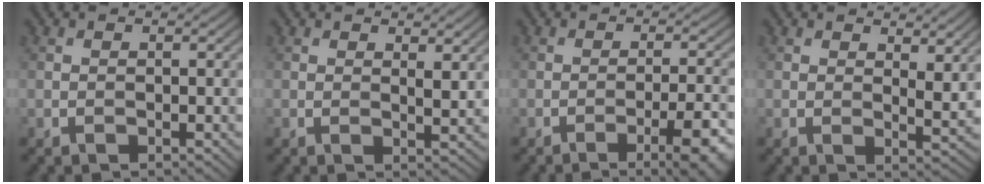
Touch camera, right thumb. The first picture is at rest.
{"total": 2.2, "force": [1.3, 0.5, 1.7], "torque": [-0.030, -0.007, 0.024]}
{"total": 6.7, "force": [-3.5, 1.3, 5.6], "torque": [-0.083, 0.007, -0.046]}
{"total": 4.2, "force": [2.3, 1.5, 3.2], "torque": [-0.052, -0.009, 0.041]}